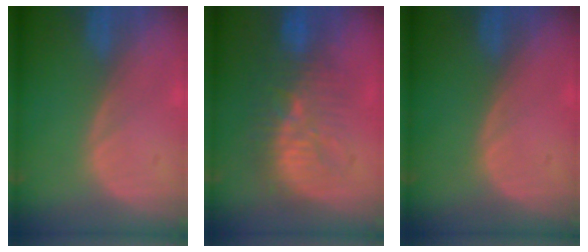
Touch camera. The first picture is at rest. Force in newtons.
{"total": 9.2, "press": 9.0, "slide": 2.0}
{"total": 0.0}